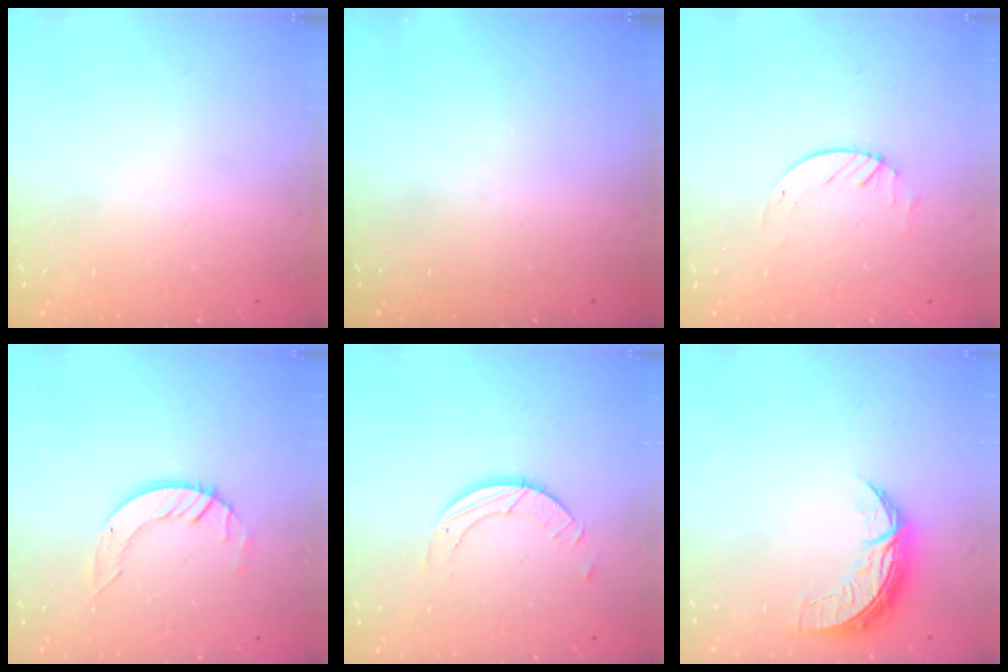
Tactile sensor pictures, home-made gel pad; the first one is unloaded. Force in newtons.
{"total": 0.0}
{"total": 1.7, "press": 1.7, "slide": 0.2}
{"total": 6.1, "press": 6.1, "slide": 0.5}
{"total": 4.2, "press": 4.2, "slide": 0.3}
{"total": 7.5, "press": 7.5, "slide": 0.5}